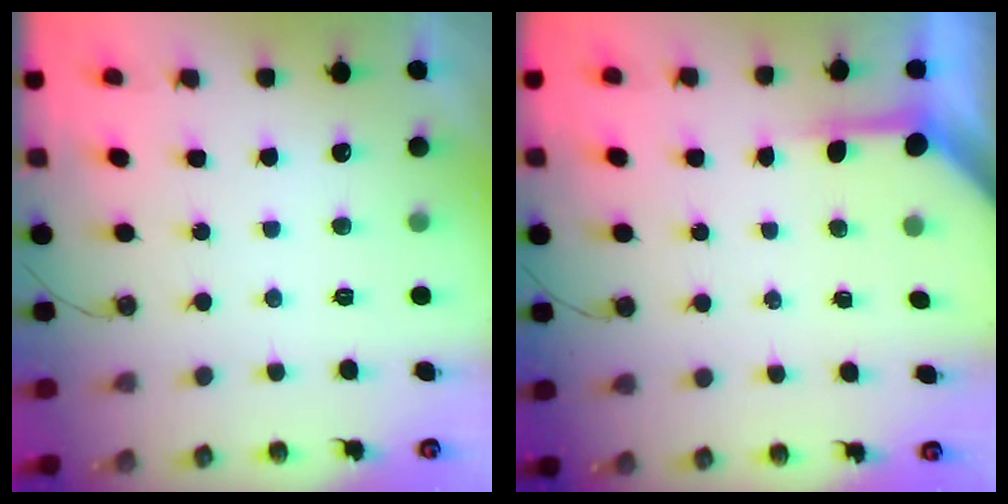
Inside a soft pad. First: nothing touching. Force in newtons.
{"total": 3.8, "press": 3.8, "slide": 0.5}